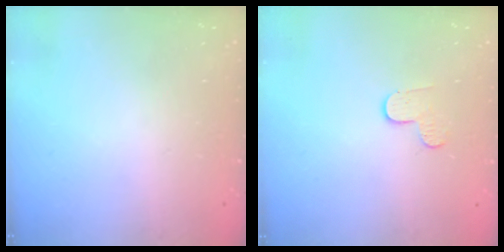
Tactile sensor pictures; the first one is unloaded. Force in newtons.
{"total": 5.2, "press": 5.2, "slide": 0.5}